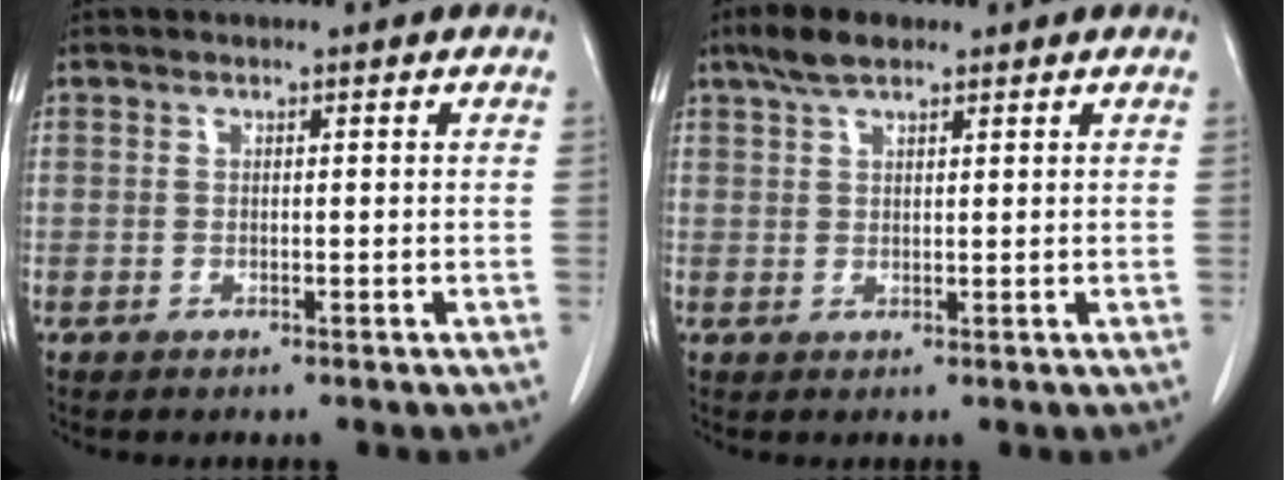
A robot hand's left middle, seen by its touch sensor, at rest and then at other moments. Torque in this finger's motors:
{"motor_torque": [0.43, -0.32, -0.01, 0.03]}